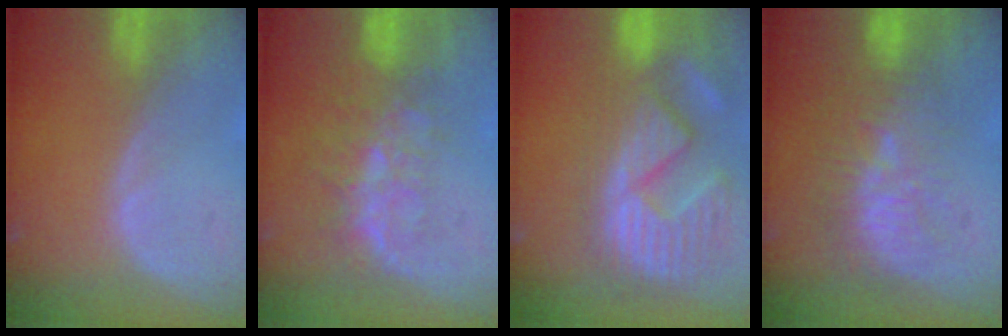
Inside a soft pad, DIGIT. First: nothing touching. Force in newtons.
{"total": 8.2, "press": 6.8, "slide": 4.6}
{"total": 13.8, "press": 12.2, "slide": 6.4}
{"total": 9.7, "press": 8.9, "slide": 3.8}